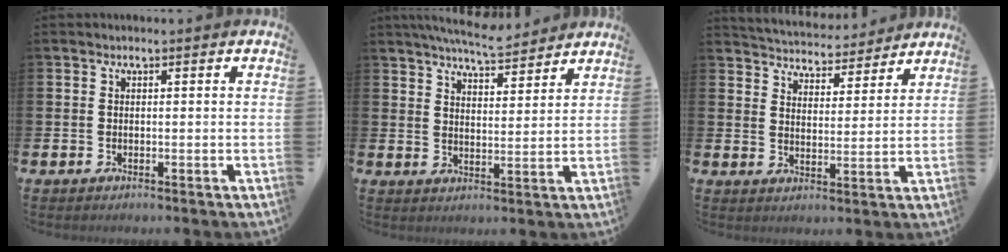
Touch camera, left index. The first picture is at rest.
{"total": 6.6, "force": [6.5, 0.7, 1.3], "torque": [-0.028, -0.035, 0.114]}
{"total": 5.0, "force": [4.9, 0.9, -0.2], "torque": [-0.010, -0.041, 0.084]}